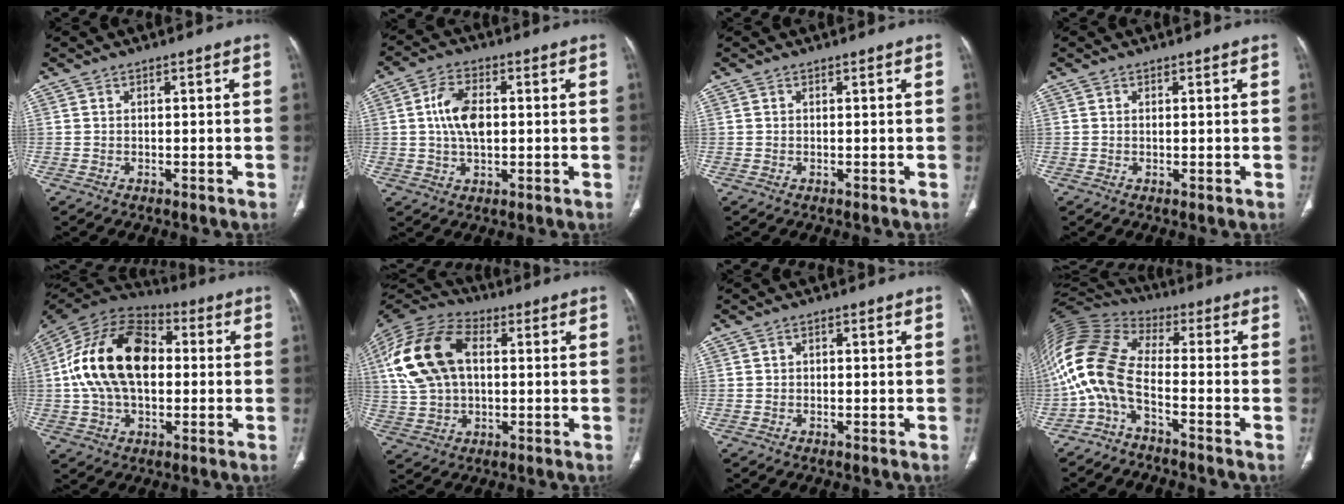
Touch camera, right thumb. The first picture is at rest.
{"total": 8.3, "force": [0.8, 4.6, 6.8], "torque": [-0.128, 0.006, 0.014]}
{"total": 0.0}
{"total": 0.5, "force": [0.1, 0.1, 0.5], "torque": [-0.016, -0.003, 0.004]}
{"total": 21.3, "force": [1.6, 13.4, 16.5], "torque": [-0.301, 0.026, 0.023]}
{"total": 19.1, "force": [3.8, 12.1, 14.3], "torque": [-0.285, 0.020, 0.066]}
{"total": 0.8, "force": [0.1, 0.7, 0.5], "torque": [-0.003, 0.002, 0.000]}
{"total": 12.5, "force": [-4.1, 5.8, 10.2], "torque": [-0.230, 0.067, -0.095]}